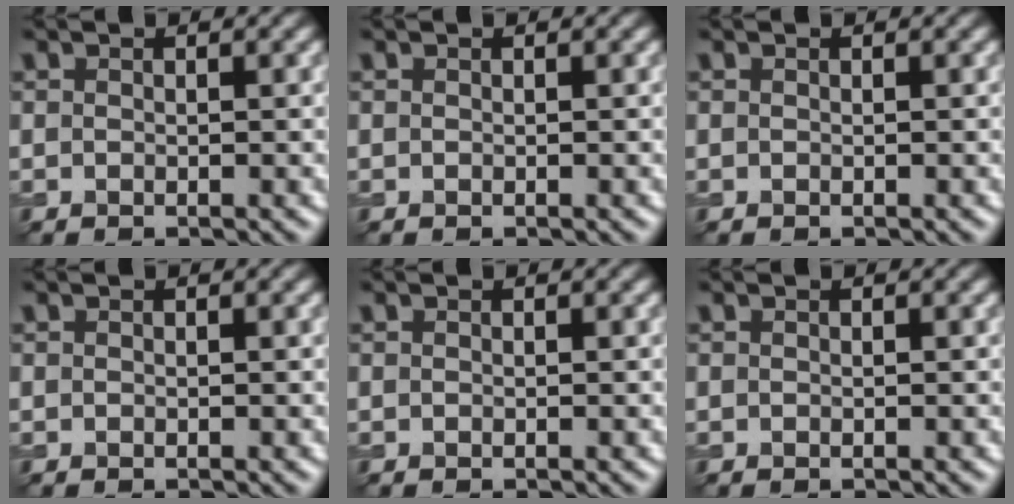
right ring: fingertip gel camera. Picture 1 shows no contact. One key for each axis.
{"total": 0.0}
{"total": 0.0}
{"total": 0.0}
{"total": 0.0}
{"total": 0.0}